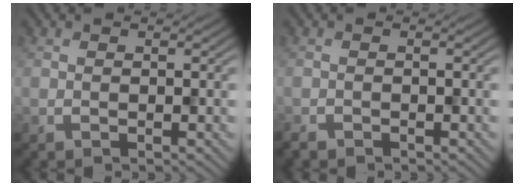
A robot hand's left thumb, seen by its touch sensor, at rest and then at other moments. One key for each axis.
{"total": 1.2, "fx": -1.2, "fy": 0.3, "fz": -0.1, "tx": 0.002, "ty": -0.002, "tz": -0.020}